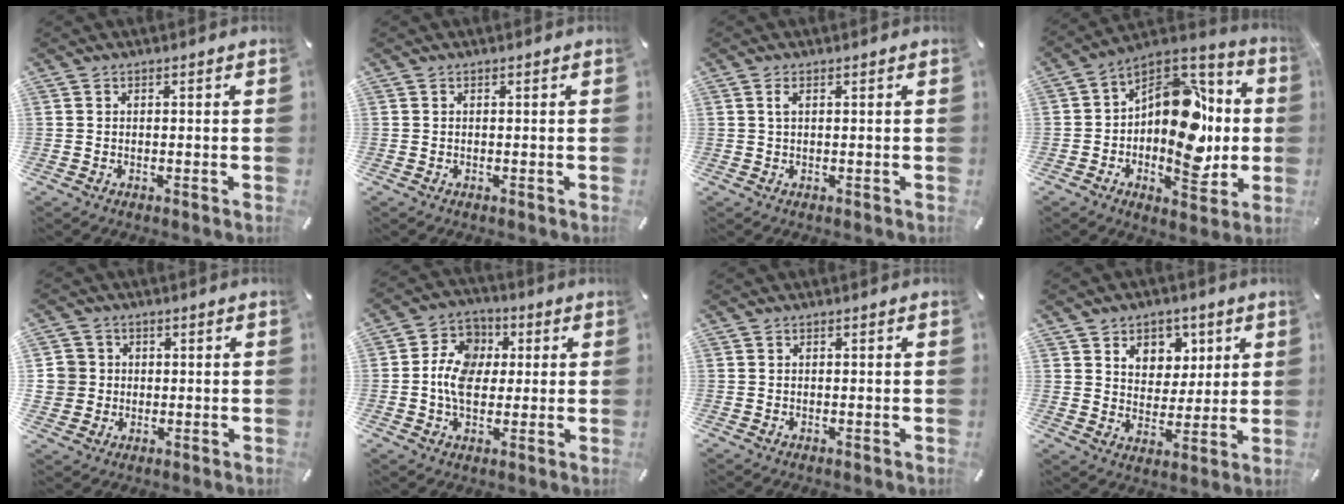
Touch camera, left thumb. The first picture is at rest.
{"total": 0.0}
{"total": 1.2, "force": [0.3, 0.2, 1.2], "torque": [-0.026, 0.001, 0.006]}
{"total": 19.6, "force": [-0.9, 13.2, 14.5], "torque": [-0.196, -0.005, -0.002]}
{"total": 5.7, "force": [0.9, 5.6, 0.6], "torque": [-0.016, 0.004, 0.016]}
{"total": 10.1, "force": [-0.1, 8.2, 5.9], "torque": [-0.116, 0.012, -0.005]}
{"total": 0.0}
{"total": 8.0, "force": [3.8, 6.7, 1.9], "torque": [-0.023, -0.021, 0.065]}